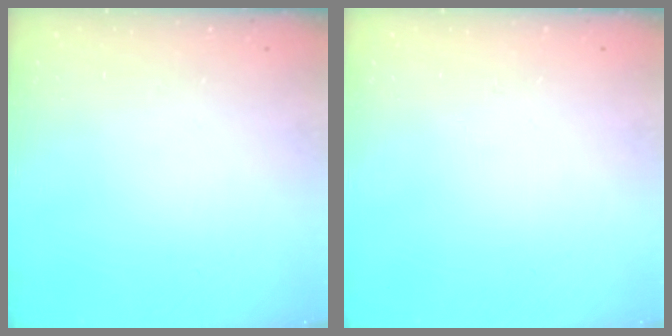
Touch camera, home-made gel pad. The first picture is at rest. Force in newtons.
{"total": 0.0}